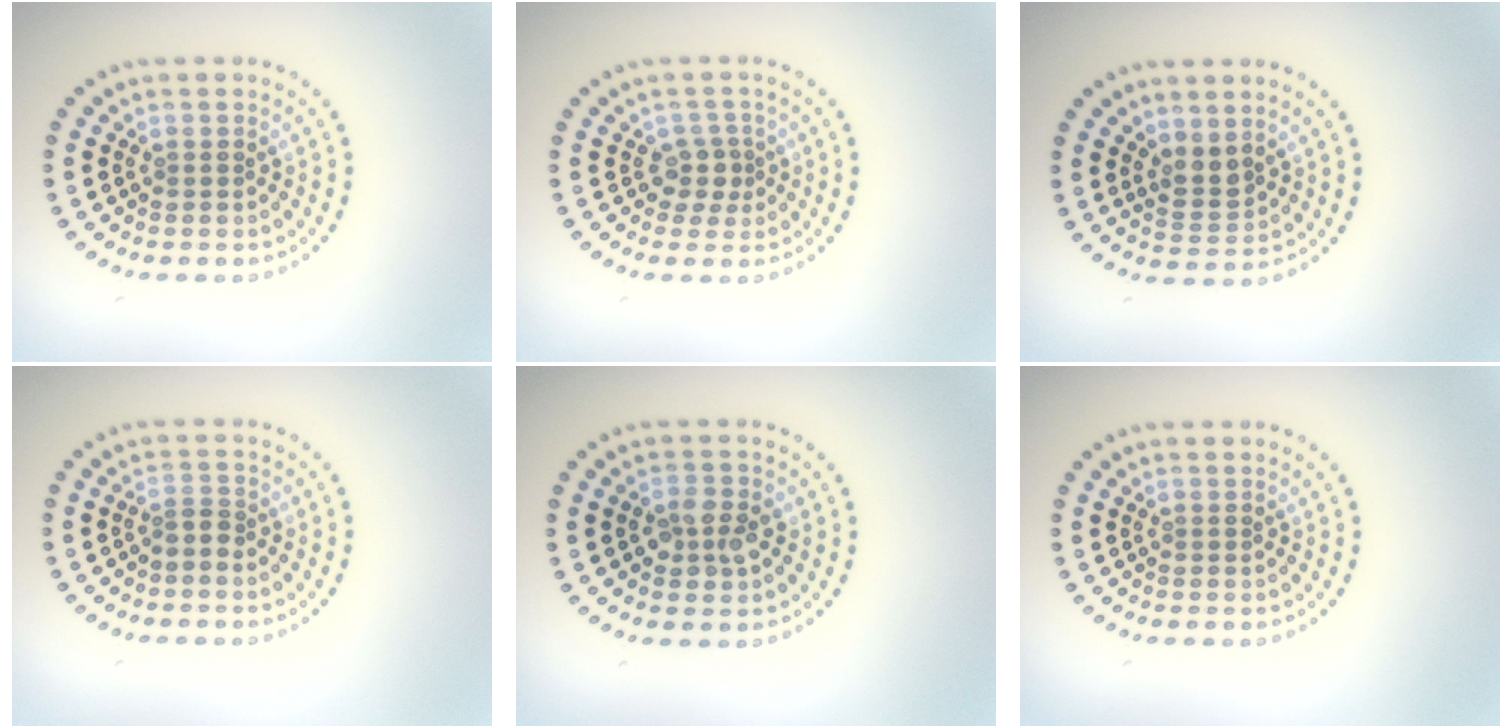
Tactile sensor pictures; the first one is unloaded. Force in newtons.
{"total": 1.8, "press": 1.5, "slide": 1.1}
{"total": 2.1, "press": 1.7, "slide": 1.3}
{"total": 1.3, "press": 0.8, "slide": 0.9}
{"total": 2.5, "press": 2.5, "slide": 0.5}
{"total": 0.0}